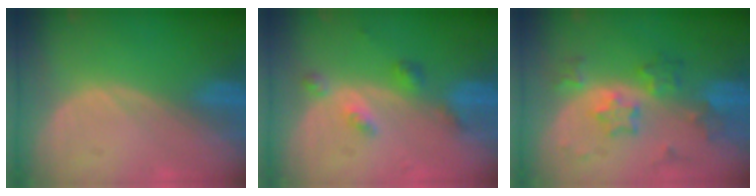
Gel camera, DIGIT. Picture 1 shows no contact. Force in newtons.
{"total": 4.3, "press": 3.9, "slide": 1.8}
{"total": 6.6, "press": 6.6, "slide": 0.1}